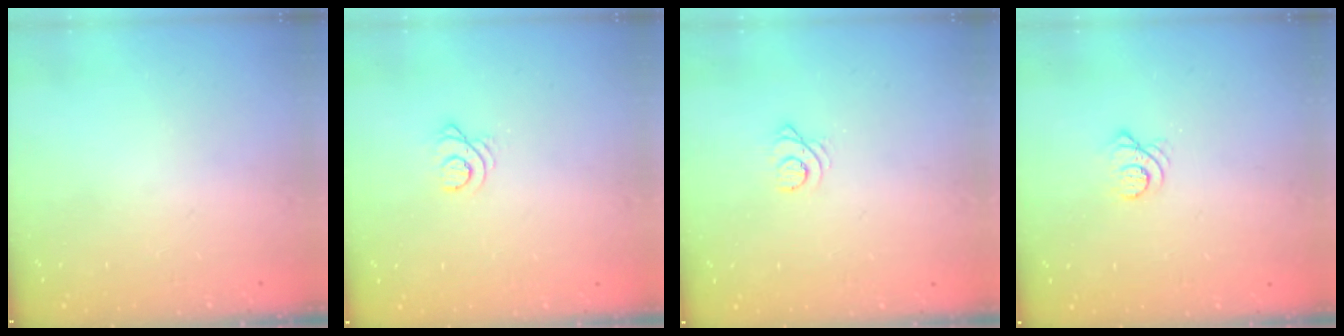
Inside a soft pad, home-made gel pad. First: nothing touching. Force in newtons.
{"total": 2.7, "press": 2.7, "slide": 0.3}
{"total": 2.4, "press": 2.4, "slide": 0.2}
{"total": 3.0, "press": 2.9, "slide": 0.3}